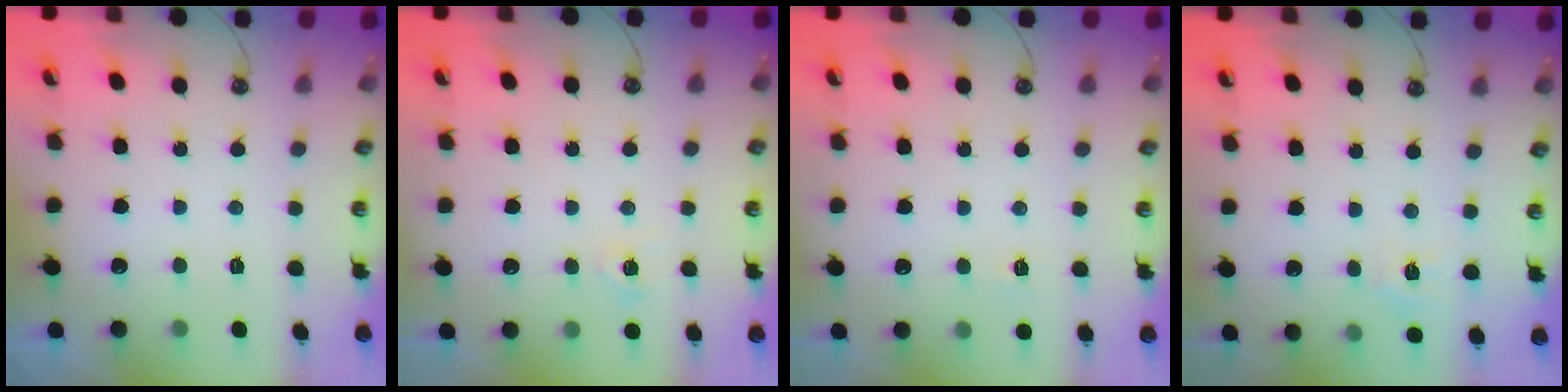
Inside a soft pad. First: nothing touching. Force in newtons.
{"total": 6.6, "press": 6.6, "slide": 0.3}
{"total": 4.0, "press": 4.0, "slide": 0.4}
{"total": 5.2, "press": 5.1, "slide": 0.6}